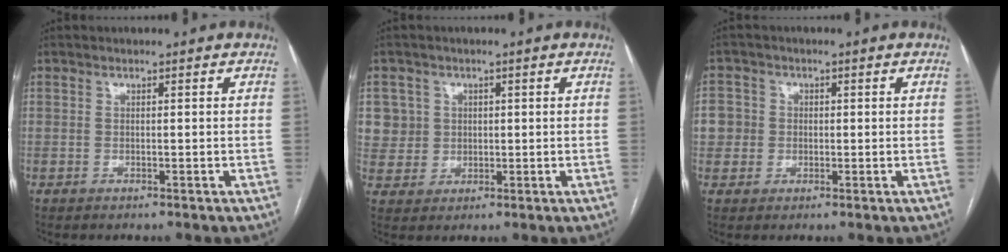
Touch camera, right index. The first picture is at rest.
{"total": 6.3, "force": [2.0, 6.0, 0.0], "torque": [0.008, 0.014, 0.047]}
{"total": 4.8, "force": [0.2, 4.7, 0.6], "torque": [-0.005, 0.017, 0.005]}